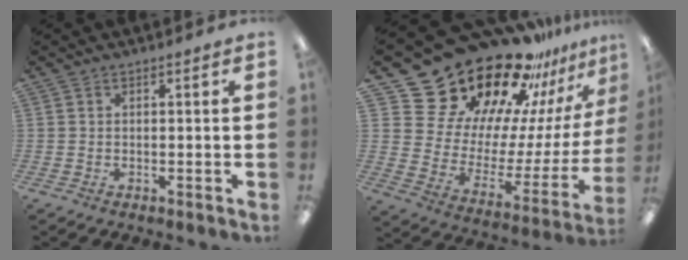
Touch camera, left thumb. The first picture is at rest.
{"total": 28.6, "force": [22.6, 14.3, 10.2], "torque": [-0.159, -0.186, 0.423]}